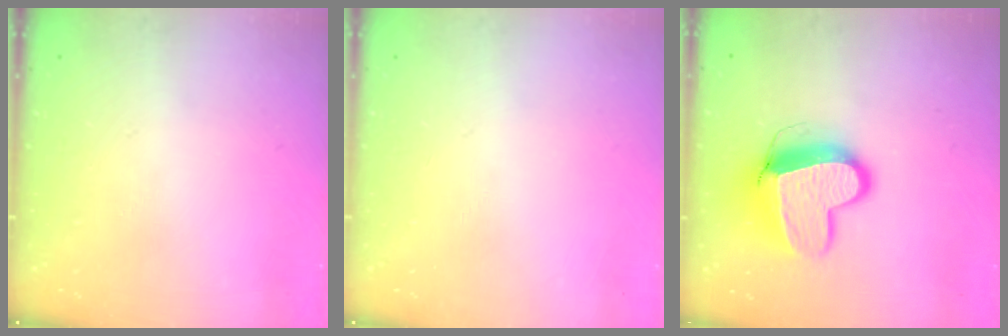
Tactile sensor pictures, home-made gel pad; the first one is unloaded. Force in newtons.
{"total": 0.0}
{"total": 12.8, "press": 12.7, "slide": 1.4}